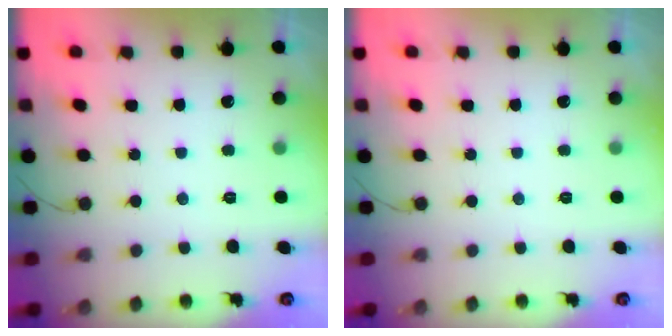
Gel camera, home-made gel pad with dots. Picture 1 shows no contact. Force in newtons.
{"total": 0.0}